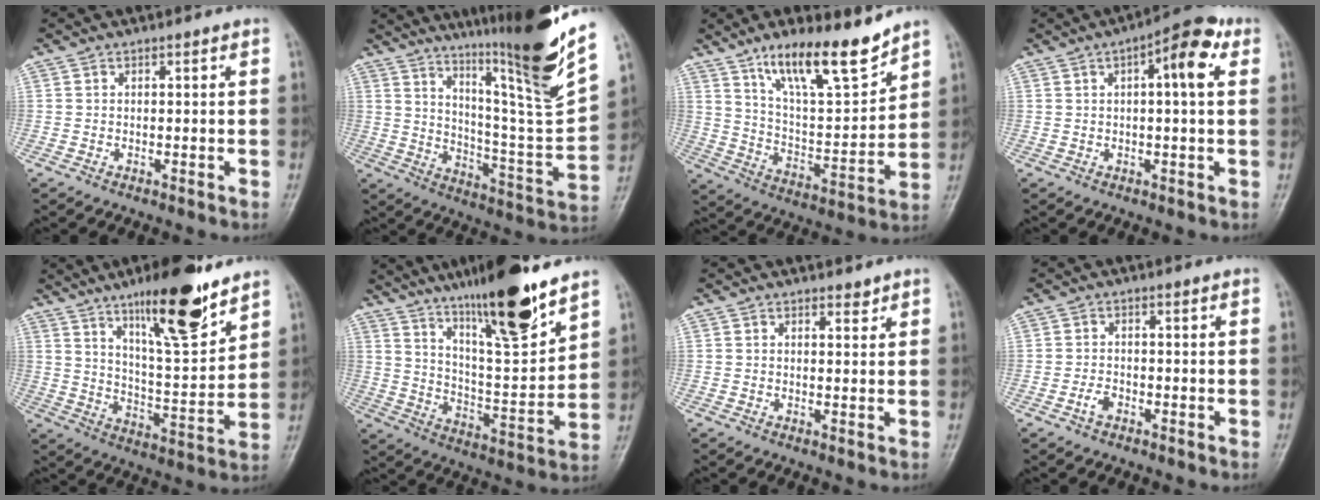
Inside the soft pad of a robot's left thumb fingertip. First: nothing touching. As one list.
[{"total": 24.3, "force": [15.7, 1.2, 18.5], "torque": [-0.258, -0.085, 0.251]}, {"total": 15.9, "force": [11.6, 4.0, 10.1], "torque": [-0.144, -0.075, 0.210]}, {"total": 8.4, "force": [2.7, 2.5, 7.6], "torque": [-0.101, 0.017, 0.030]}, {"total": 17.3, "force": [11.5, 4.0, 12.3], "torque": [-0.171, -0.071, 0.195]}, {"total": 19.4, "force": [13.8, 3.0, 13.3], "torque": [-0.193, -0.078, 0.235]}, {"total": 1.7, "force": [1.5, 0.7, 0.5], "torque": [0.003, -0.012, 0.020]}, {"total": 1.9, "force": [-1.0, 1.1, 1.1], "torque": [-0.022, 0.005, -0.021]}]